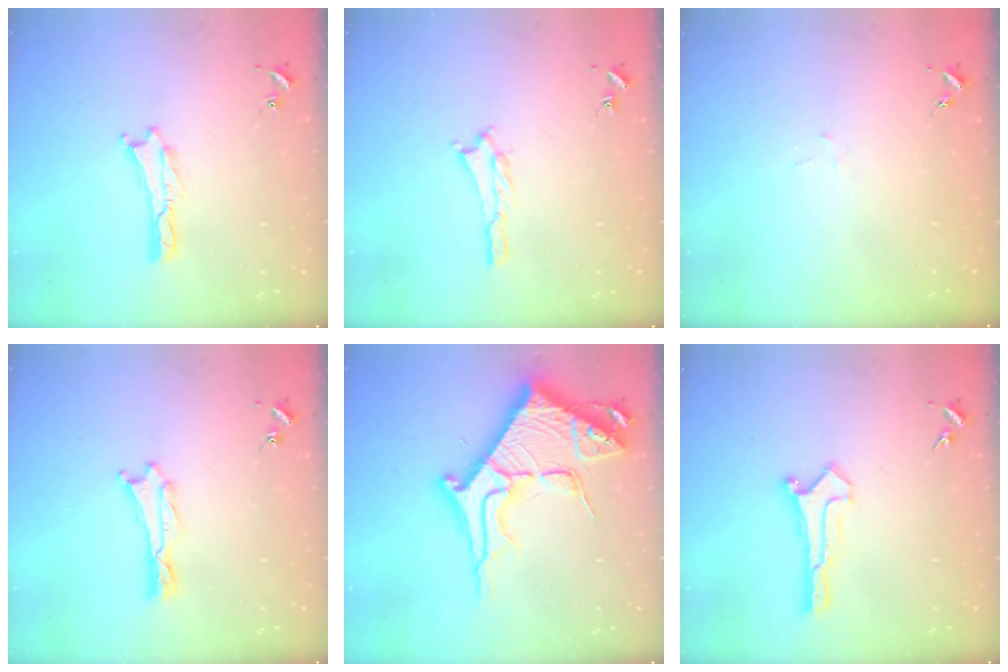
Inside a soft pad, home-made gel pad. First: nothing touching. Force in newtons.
{"total": 1.4, "press": 1.4, "slide": 0.3}
{"total": 1.0, "press": 1.0, "slide": 0.1}
{"total": 0.6, "press": 0.6, "slide": 0.1}
{"total": 13.9, "press": 13.9, "slide": 1.5}
{"total": 0.0}